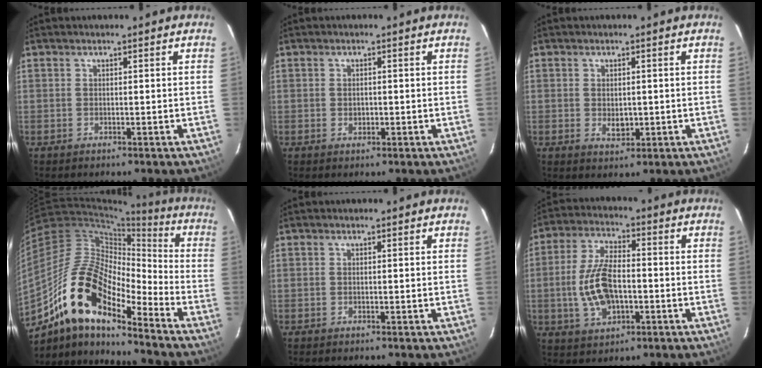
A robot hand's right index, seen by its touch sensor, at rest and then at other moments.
{"total": 1.4, "force": [-0.2, 1.2, 0.6], "torque": [-0.010, 0.001, -0.002]}
{"total": 3.1, "force": [-0.4, 2.1, 2.3], "torque": [-0.037, -0.004, -0.001]}
{"total": 18.0, "force": [-12.0, 6.3, 11.8], "torque": [-0.208, -0.003, -0.242]}
{"total": 0.0}
{"total": 11.7, "force": [-2.1, 6.1, 9.8], "torque": [-0.203, 0.004, -0.031]}